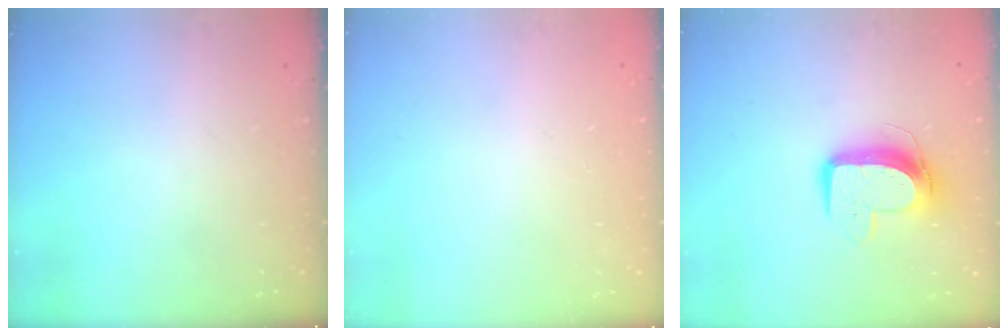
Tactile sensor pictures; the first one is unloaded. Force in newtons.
{"total": 0.0}
{"total": 10.6, "press": 10.6, "slide": 0.2}